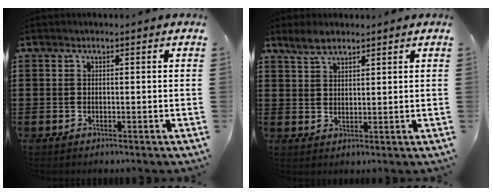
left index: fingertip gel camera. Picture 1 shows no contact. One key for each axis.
{"total": 3.4, "fx": 2.7, "fy": 1.2, "fz": 1.5, "tx": -0.036, "ty": 0.005, "tz": 0.052}